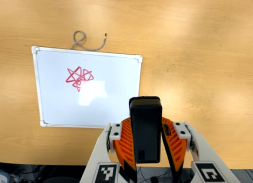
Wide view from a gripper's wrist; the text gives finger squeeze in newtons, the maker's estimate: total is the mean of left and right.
{"total": 8.8, "left": 7.2, "right": 10.3}